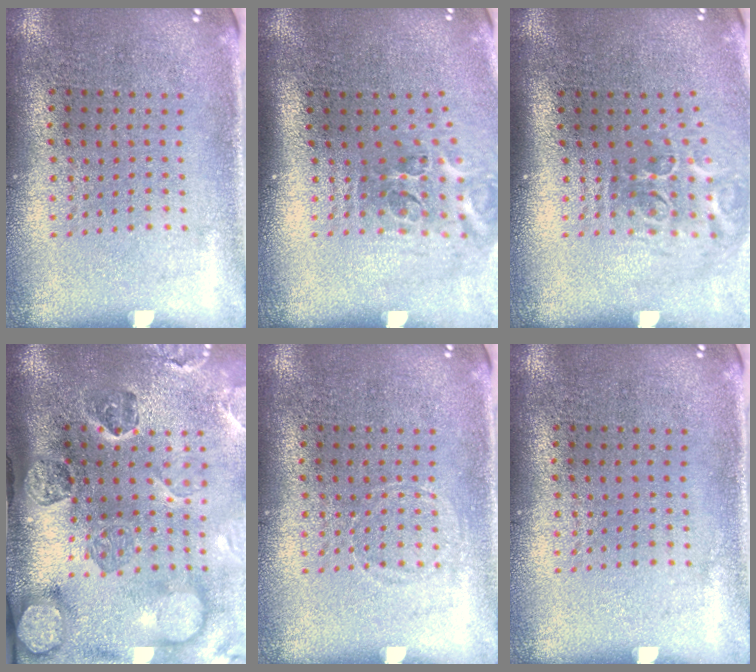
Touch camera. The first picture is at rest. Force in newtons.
{"total": 2.2, "press": 1.3, "slide": 1.7}
{"total": 2.0, "press": 1.2, "slide": 1.6}
{"total": 5.0, "press": 3.7, "slide": 3.5}
{"total": 0.6, "press": 0.6, "slide": 0.0}
{"total": 0.0}